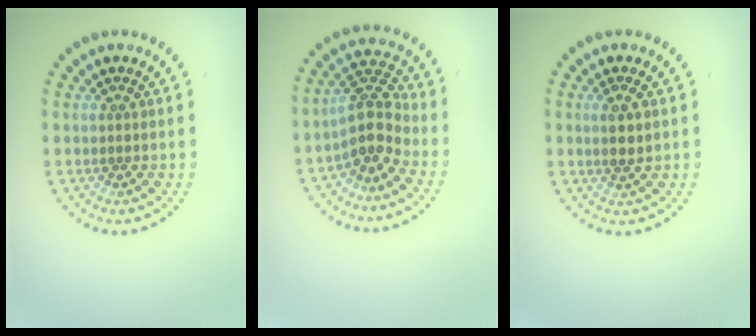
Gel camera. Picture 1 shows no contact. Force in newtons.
{"total": 3.9, "press": 3.3, "slide": 2.1}
{"total": 1.4, "press": 1.3, "slide": 0.5}